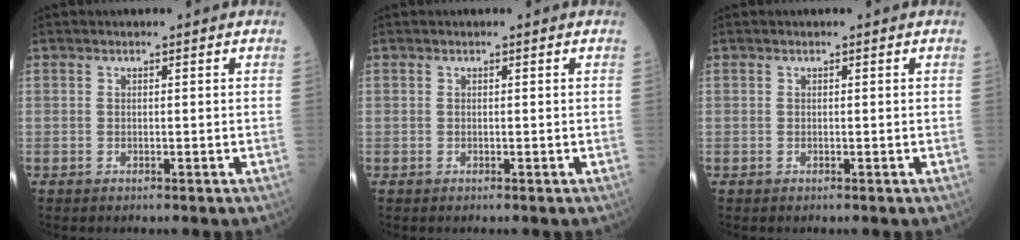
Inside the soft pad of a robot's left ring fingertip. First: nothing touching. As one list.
[{"total": 0.0}, {"total": 0.0}]